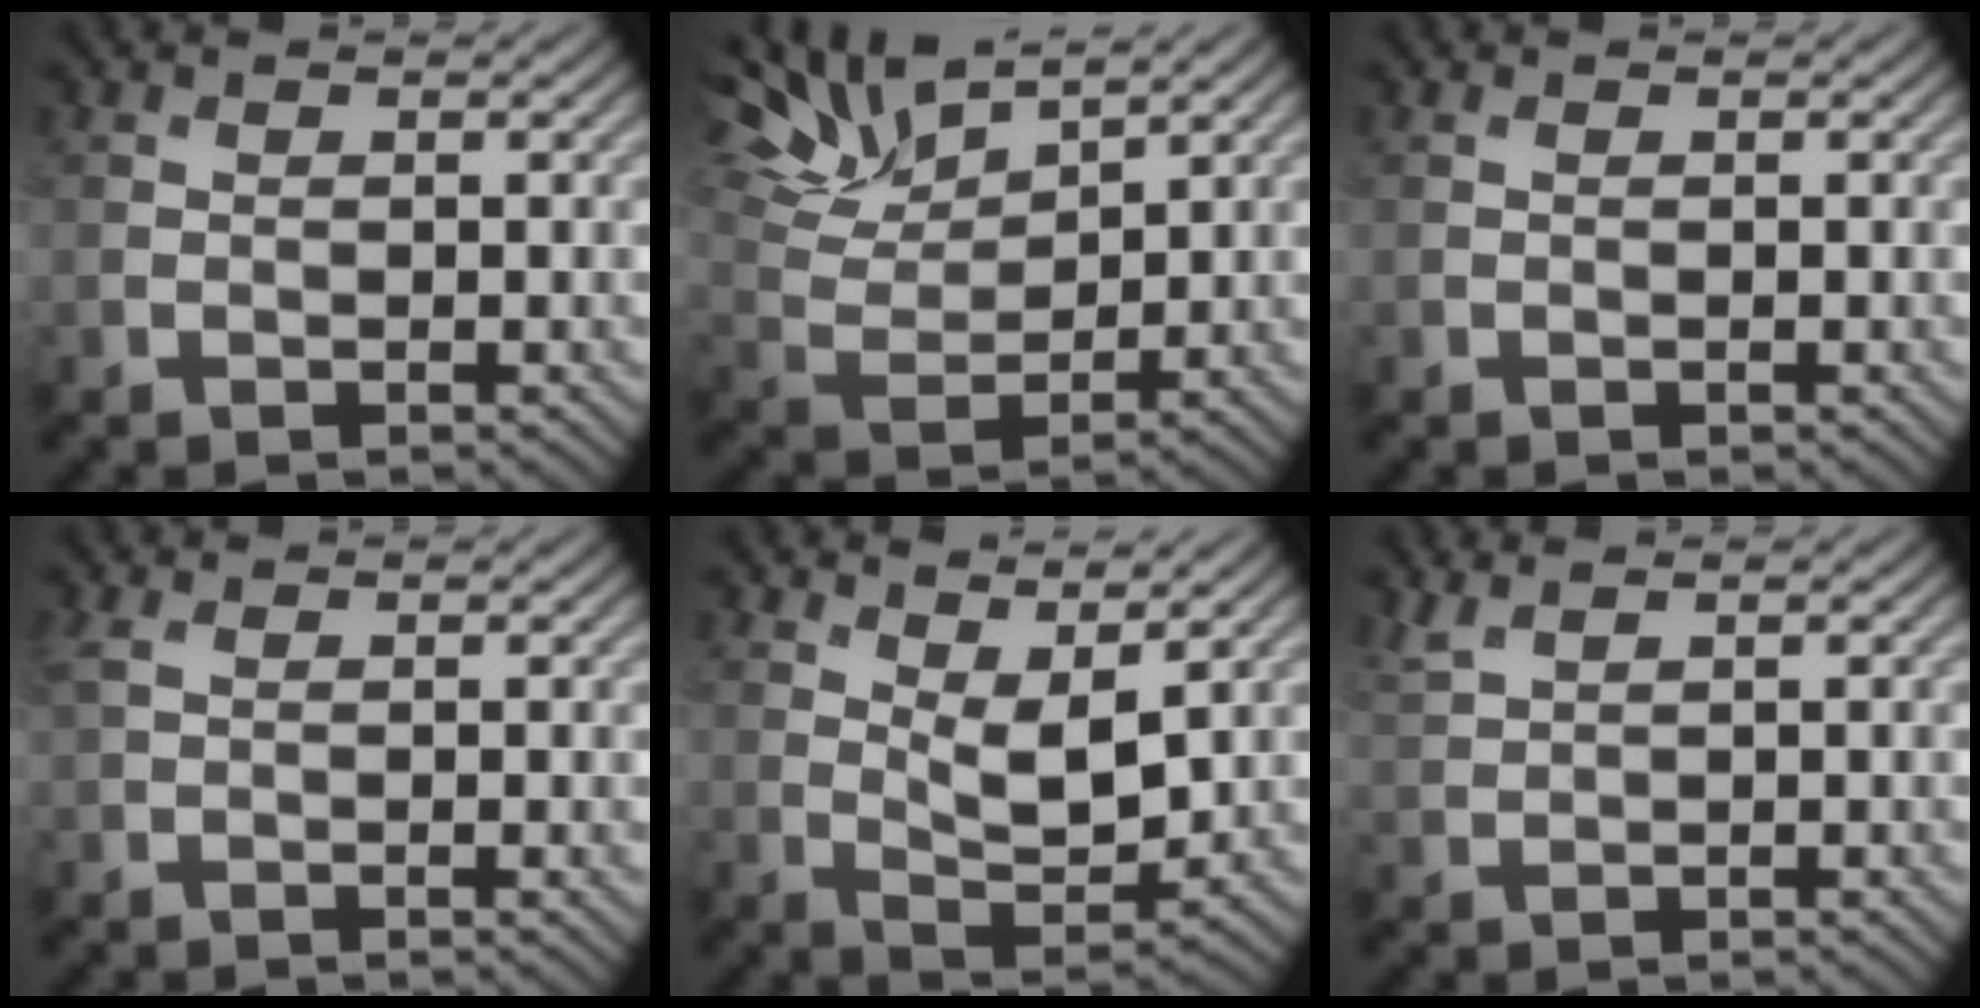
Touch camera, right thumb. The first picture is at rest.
{"total": 8.7, "force": [7.0, 2.3, 4.6], "torque": [-0.113, 0.011, 0.134]}
{"total": 0.0}
{"total": 2.0, "force": [0.6, 0.7, 1.8], "torque": [-0.044, 0.002, 0.013]}
{"total": 5.4, "force": [2.9, 2.2, 4.1], "torque": [-0.082, -0.009, 0.052]}
{"total": 2.0, "force": [1.7, 0.3, 1.0], "torque": [-0.027, 0.007, 0.042]}